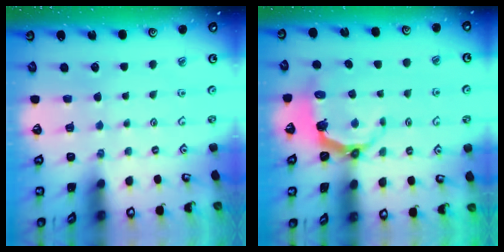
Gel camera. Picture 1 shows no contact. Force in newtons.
{"total": 5.6, "press": 4.0, "slide": 4.0}